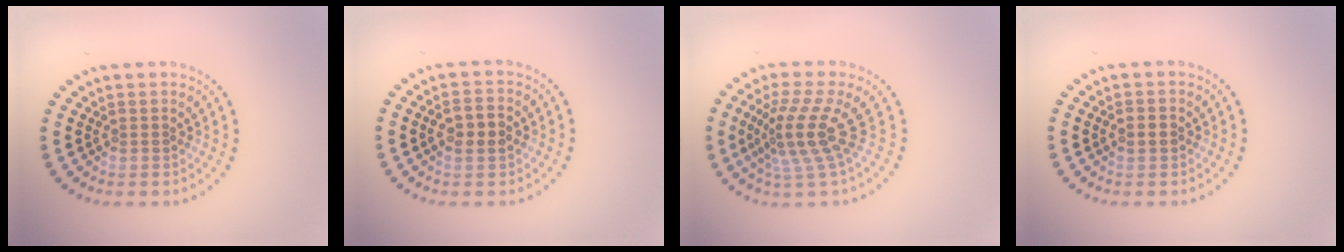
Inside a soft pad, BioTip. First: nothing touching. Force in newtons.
{"total": 2.5, "press": 2.5, "slide": 0.5}
{"total": 4.2, "press": 2.8, "slide": 3.1}
{"total": 1.8, "press": 1.8, "slide": 0.2}